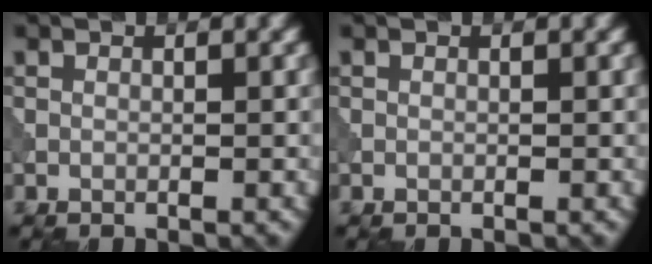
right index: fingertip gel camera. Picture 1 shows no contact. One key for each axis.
{"total": 0.0}